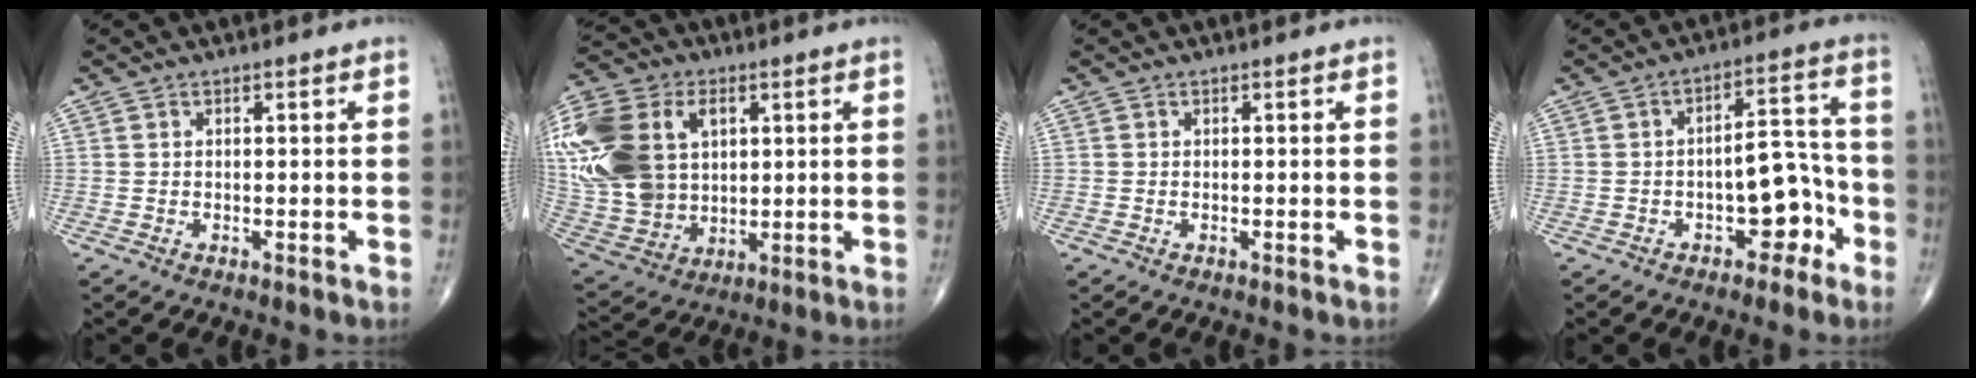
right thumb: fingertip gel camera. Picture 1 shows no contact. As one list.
[{"total": 26.0, "force": [6.0, 18.5, 17.2], "torque": [-0.392, 0.018, 0.124]}, {"total": 0.0}, {"total": 9.2, "force": [-3.6, 5.1, 6.8], "torque": [-0.065, 0.049, -0.050]}]